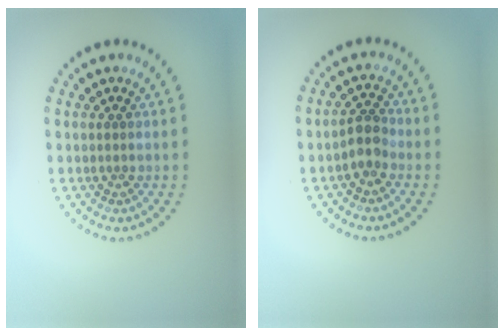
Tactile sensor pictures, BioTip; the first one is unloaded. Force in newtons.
{"total": 2.1, "press": 1.6, "slide": 1.3}